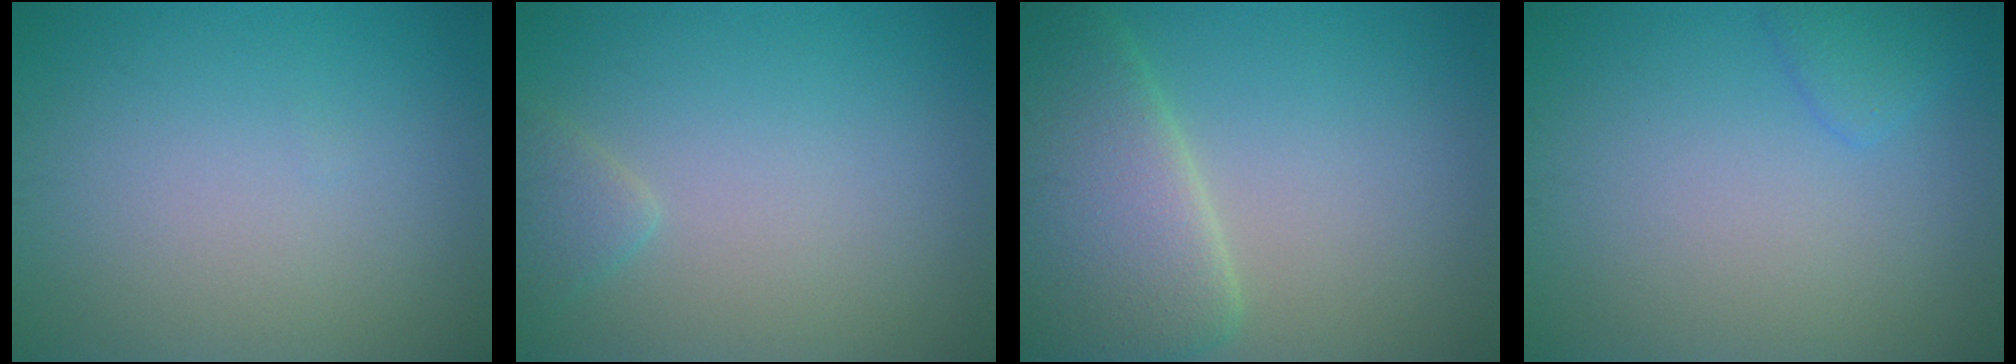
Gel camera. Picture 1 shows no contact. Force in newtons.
{"total": 1.4, "press": 1.4, "slide": 0.1}
{"total": 7.5, "press": 7.5, "slide": 0.4}
{"total": 1.5, "press": 1.5, "slide": 0.1}